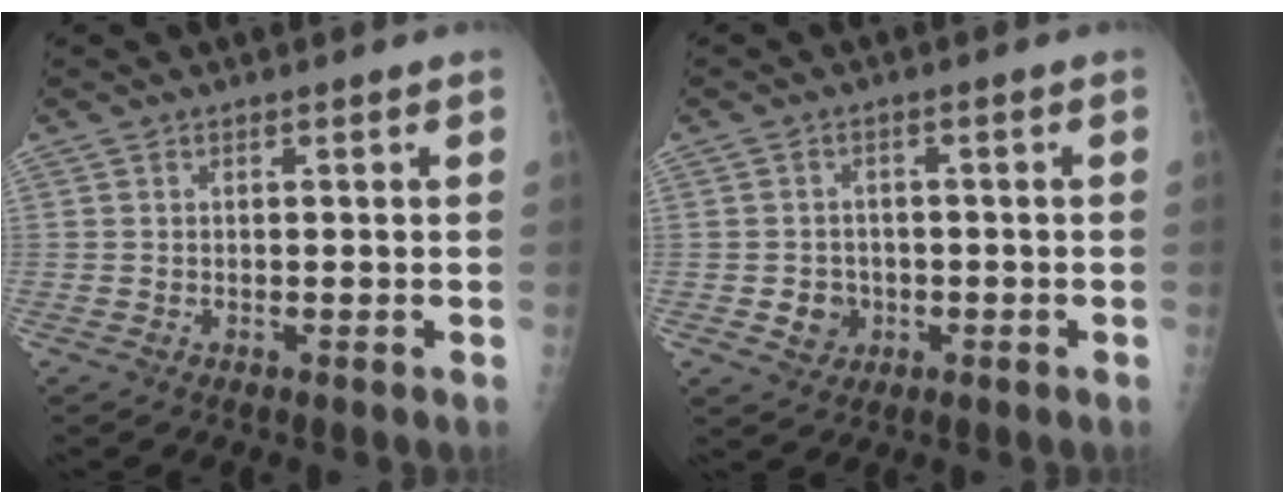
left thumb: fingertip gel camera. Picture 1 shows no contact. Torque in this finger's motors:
{"motor_torque": [-0.03, 0.04, 0.08, -0.09, 0.00]}